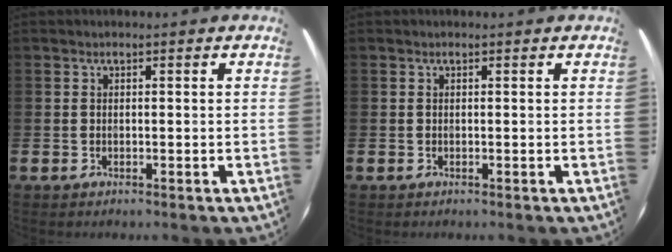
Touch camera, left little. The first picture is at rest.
{"total": 0.0}